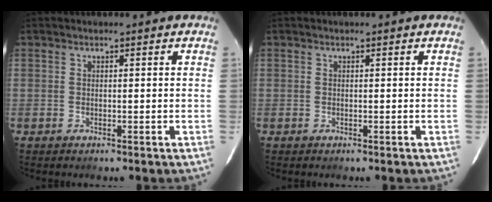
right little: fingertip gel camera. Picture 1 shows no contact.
{"total": 0.0}